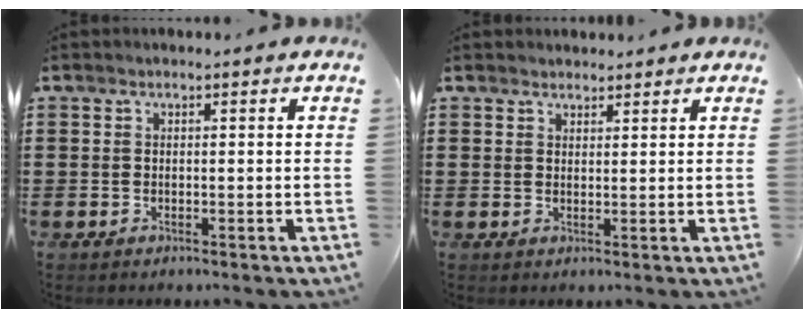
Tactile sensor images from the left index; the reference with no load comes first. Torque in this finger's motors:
{"motor_torque": [1.11, -0.43, -0.14, 0.00]}